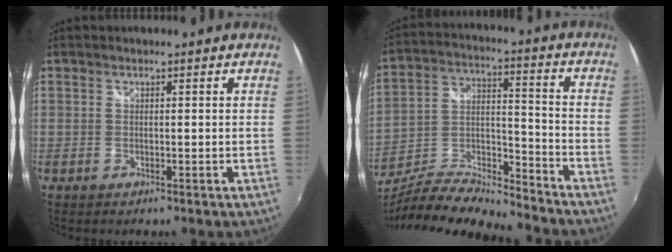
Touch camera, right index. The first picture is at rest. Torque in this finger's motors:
{"motor_torque": [0.12, -0.17, 0.02, 0.00]}